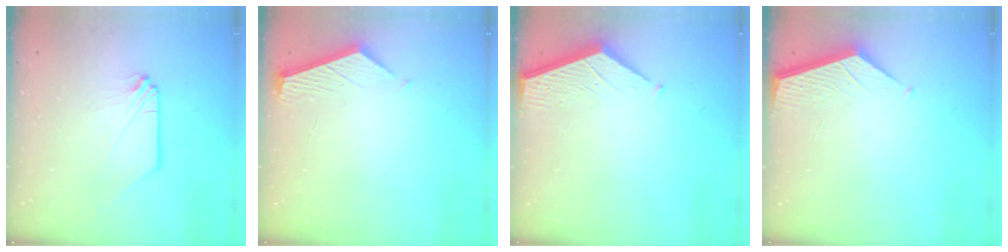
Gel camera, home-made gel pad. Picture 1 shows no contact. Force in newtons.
{"total": 4.0, "press": 4.0, "slide": 0.4}
{"total": 3.4, "press": 3.4, "slide": 0.3}
{"total": 2.2, "press": 2.2, "slide": 0.2}